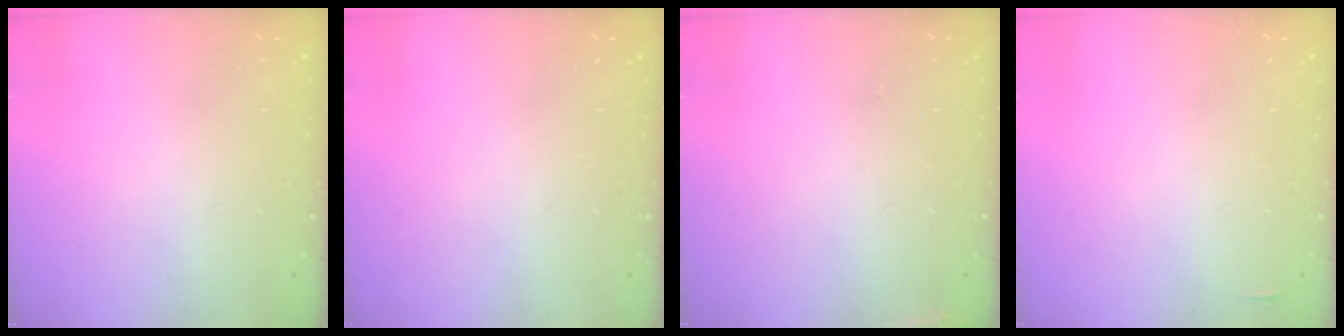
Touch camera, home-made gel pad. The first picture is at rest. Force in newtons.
{"total": 0.0}
{"total": 6.3, "press": 5.9, "slide": 2.1}
{"total": 5.8, "press": 1.7, "slide": 5.5}